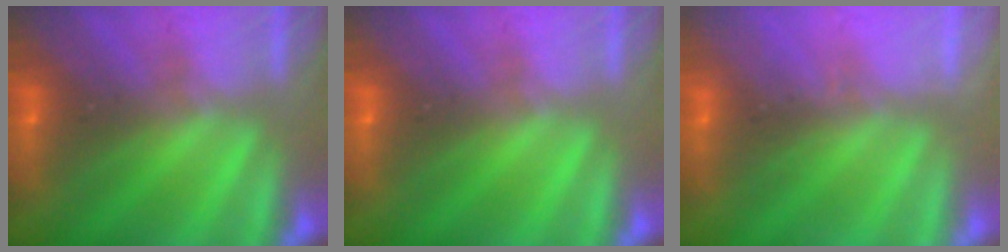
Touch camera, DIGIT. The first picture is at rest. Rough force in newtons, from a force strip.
{"total": 0.0}
{"total": 2.3}